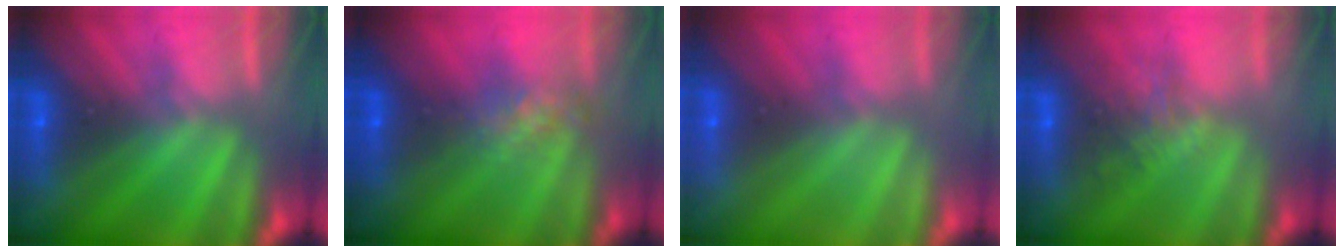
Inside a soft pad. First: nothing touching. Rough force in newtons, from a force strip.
{"total": 4.5}
{"total": 3.0}
{"total": 3.8}